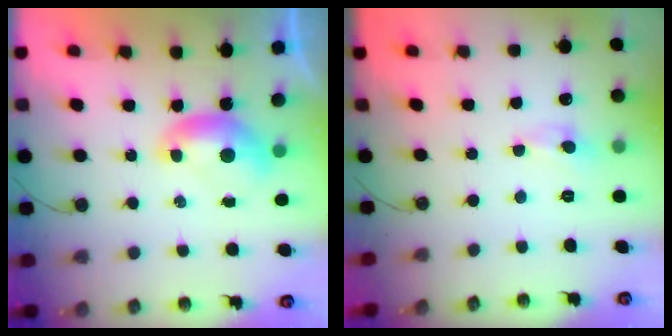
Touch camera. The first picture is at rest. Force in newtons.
{"total": 0.6, "press": 0.5, "slide": 0.4}